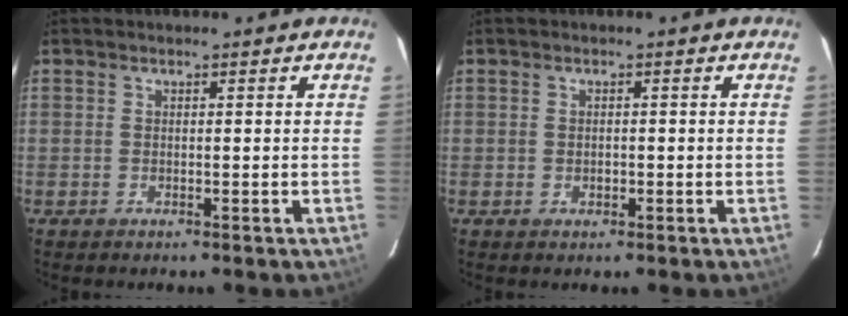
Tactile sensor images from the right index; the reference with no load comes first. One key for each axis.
{"total": 1.1, "fx": -0.3, "fy": 0.9, "fz": 0.6, "tx": -0.010, "ty": 0.002, "tz": -0.005}